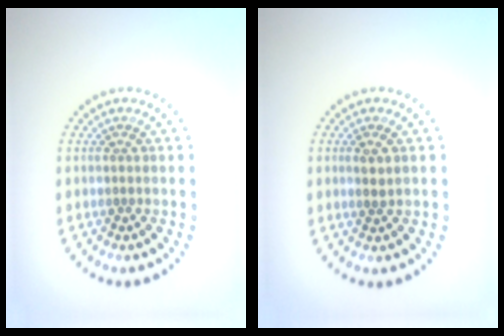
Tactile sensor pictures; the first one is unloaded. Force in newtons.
{"total": 0.7, "press": 0.6, "slide": 0.4}